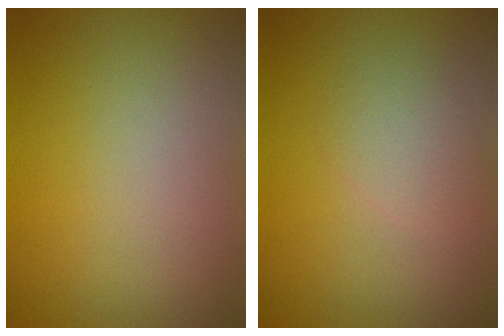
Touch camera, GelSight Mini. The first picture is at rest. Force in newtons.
{"total": 1.6, "press": 1.6, "slide": 0.0}